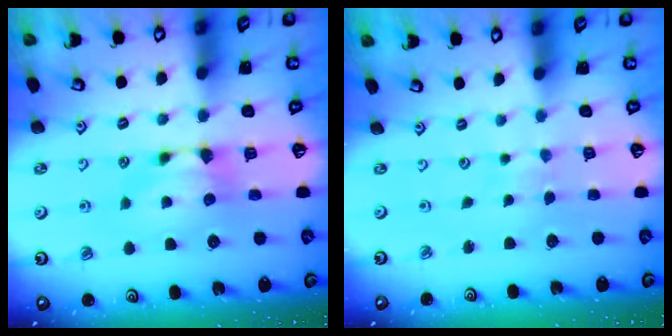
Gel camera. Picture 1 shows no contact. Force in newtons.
{"total": 4.5, "press": 4.5, "slide": 0.1}